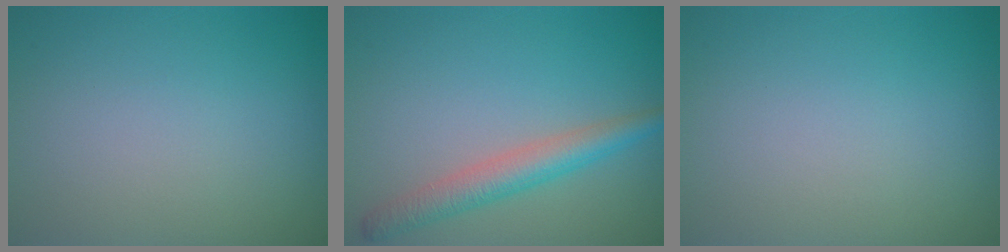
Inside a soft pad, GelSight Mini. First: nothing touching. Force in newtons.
{"total": 3.6, "press": 3.5, "slide": 0.3}
{"total": 0.0}